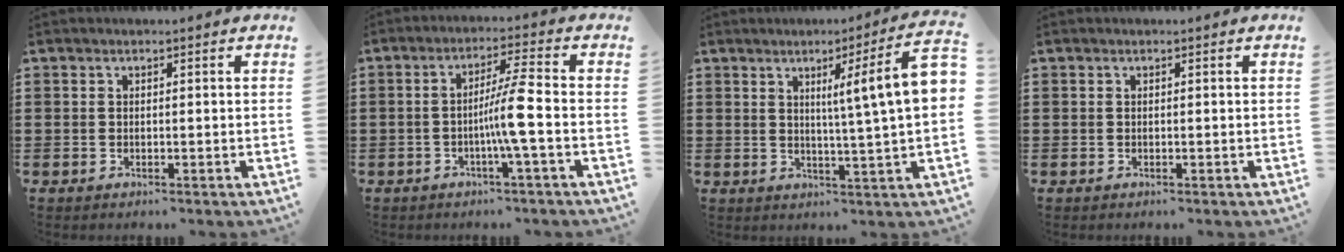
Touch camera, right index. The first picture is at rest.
{"total": 6.4, "force": [-1.6, -0.6, 6.2], "torque": [-0.109, -0.004, -0.035]}
{"total": 8.9, "force": [2.1, -0.5, 8.6], "torque": [-0.139, -0.018, 0.025]}
{"total": 0.0}